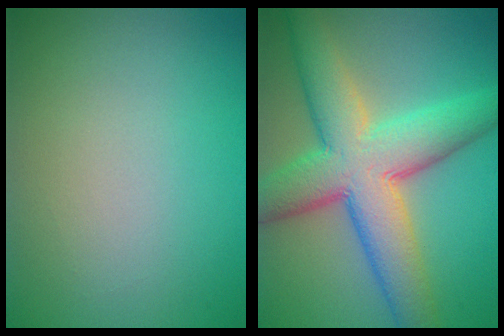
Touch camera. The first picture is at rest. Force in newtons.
{"total": 10.2, "press": 10.2, "slide": 0.5}